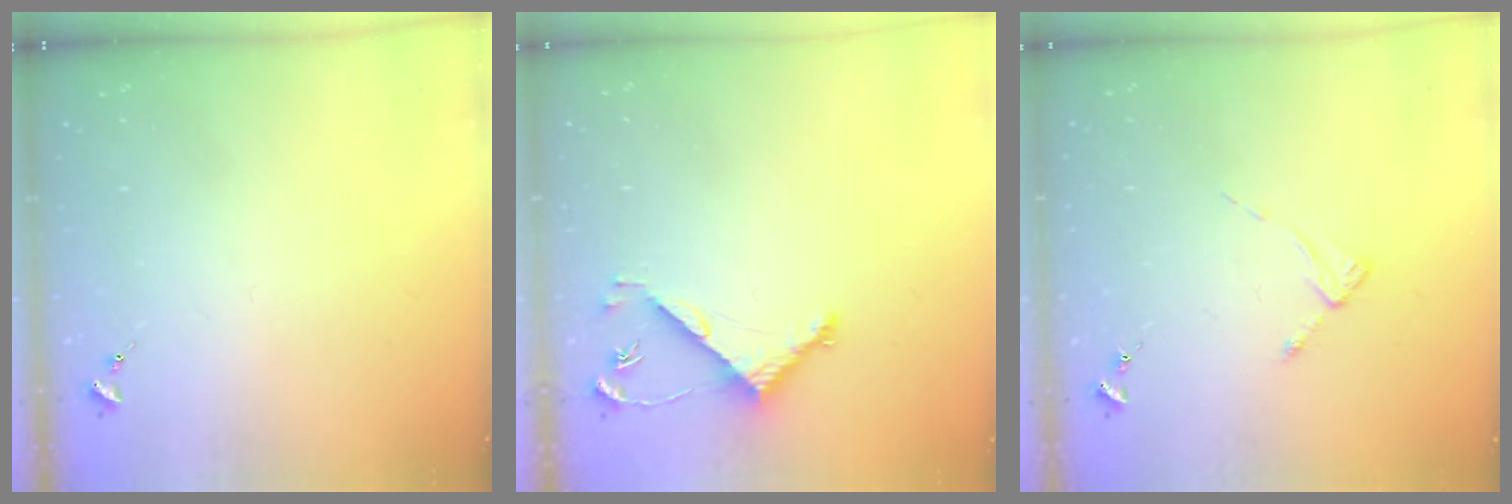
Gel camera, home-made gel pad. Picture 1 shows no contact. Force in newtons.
{"total": 4.8, "press": 4.8, "slide": 0.3}
{"total": 2.4, "press": 2.4, "slide": 0.3}